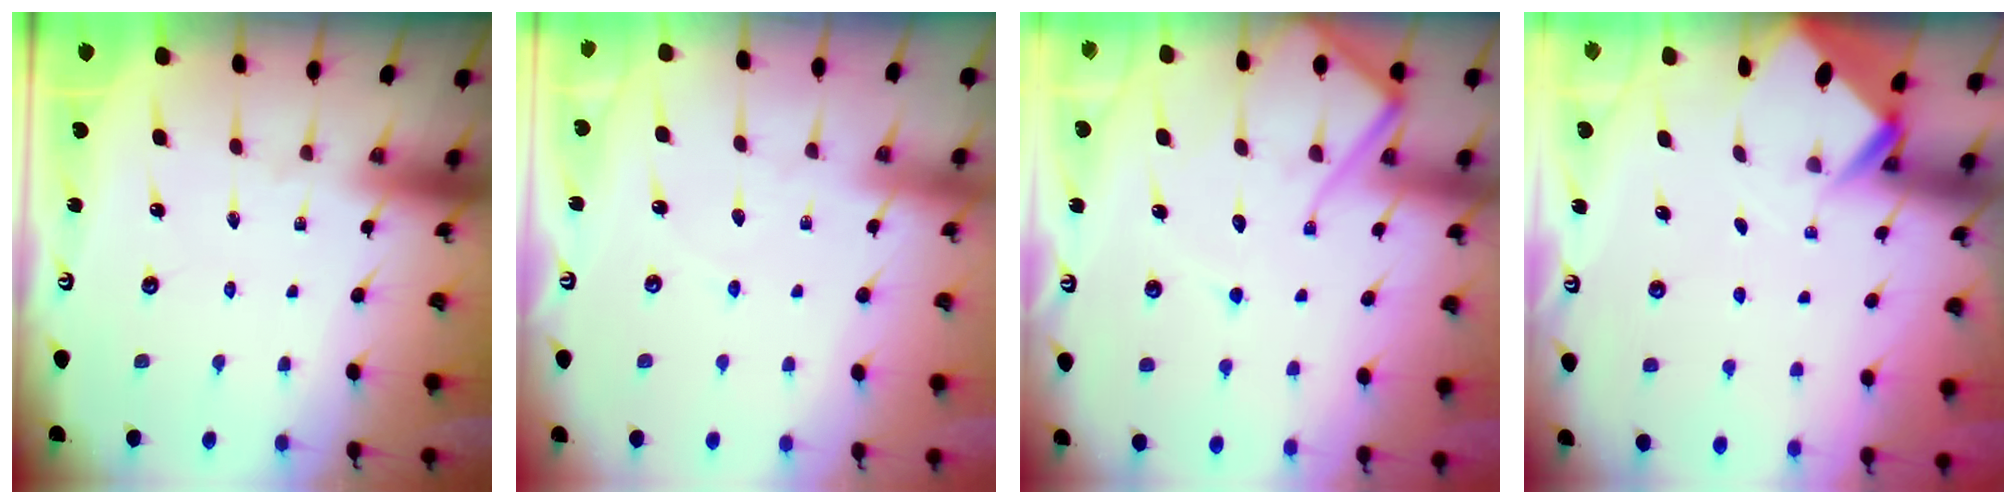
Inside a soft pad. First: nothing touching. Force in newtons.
{"total": 2.5, "press": 2.5, "slide": 0.3}
{"total": 12.5, "press": 12.5, "slide": 1.1}
{"total": 2.5, "press": 2.5, "slide": 0.1}